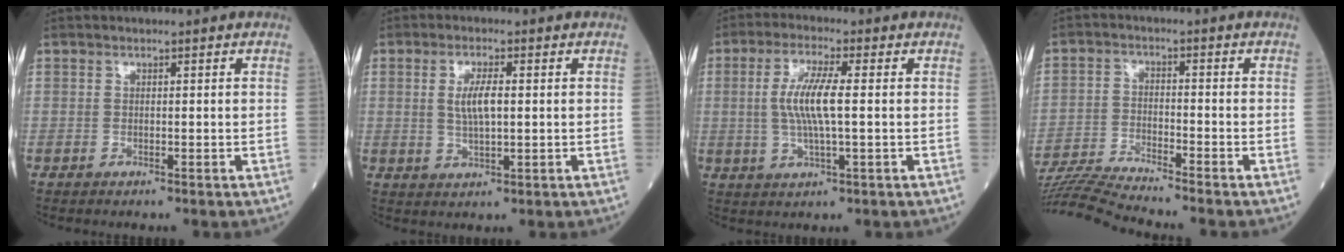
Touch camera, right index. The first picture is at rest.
{"total": 4.6, "force": [0.6, 1.1, 4.4], "torque": [-0.085, 0.003, 0.013]}
{"total": 7.3, "force": [0.5, 0.9, 7.2], "torque": [-0.149, 0.000, 0.007]}
{"total": 7.9, "force": [-7.6, -2.0, 1.2], "torque": [-0.024, -0.015, -0.145]}